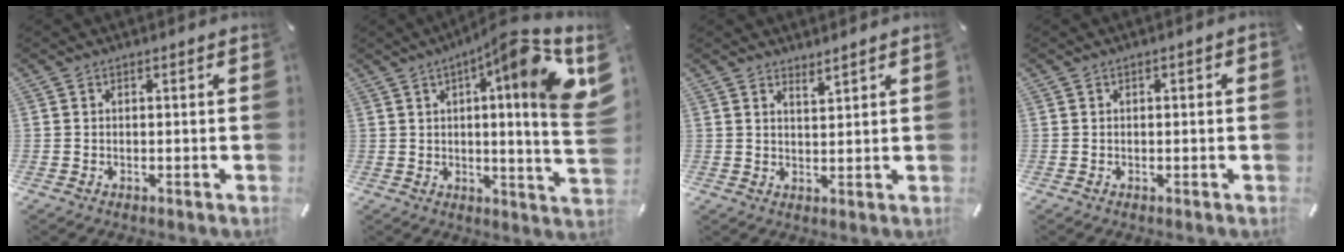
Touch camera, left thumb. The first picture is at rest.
{"total": 17.0, "force": [6.8, 1.9, 15.5], "torque": [-0.216, -0.054, 0.088]}
{"total": 2.4, "force": [2.4, 0.1, 0.2], "torque": [-0.007, -0.010, 0.045]}
{"total": 0.7, "force": [-0.2, 0.2, 0.6], "torque": [-0.011, 0.002, -0.005]}